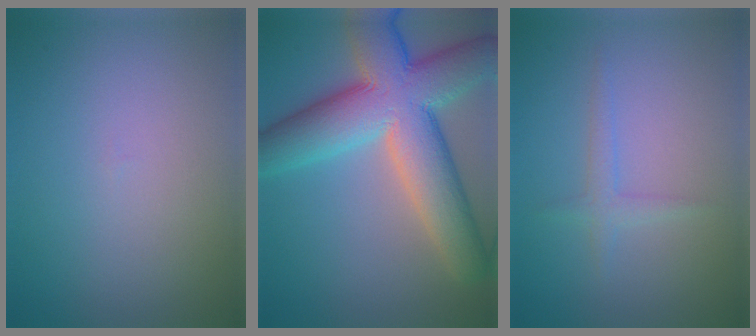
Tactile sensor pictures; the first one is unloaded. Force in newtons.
{"total": 12.2, "press": 12.2, "slide": 0.5}
{"total": 1.4, "press": 1.4, "slide": 0.0}